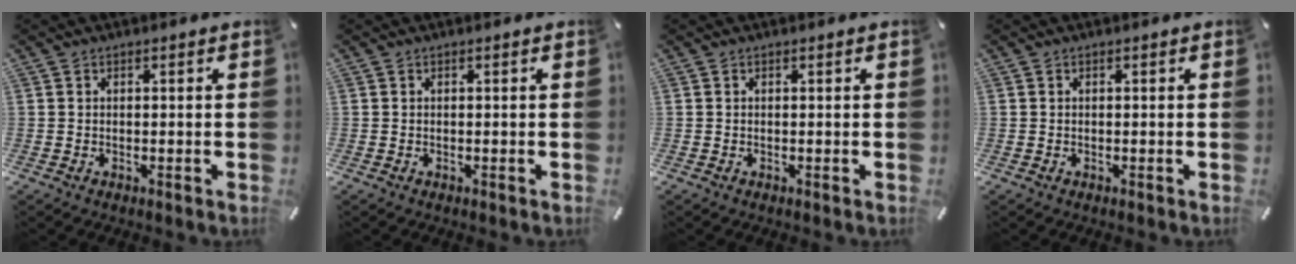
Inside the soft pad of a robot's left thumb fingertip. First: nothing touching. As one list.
[{"total": 0.0}, {"total": 0.0}, {"total": 0.0}]